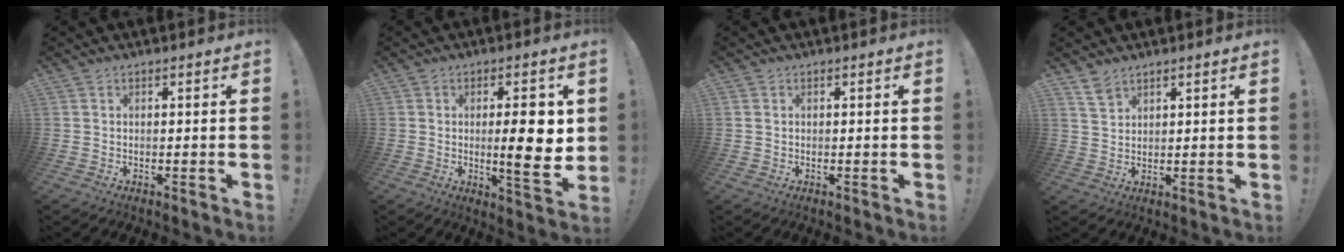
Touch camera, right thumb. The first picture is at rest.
{"total": 11.1, "force": [0.5, 2.4, 10.8], "torque": [-0.146, -0.009, 0.003]}
{"total": 0.7, "force": [0.3, 0.6, 0.2], "torque": [-0.011, 0.005, 0.006]}
{"total": 4.4, "force": [3.4, 2.2, 1.8], "torque": [-0.024, -0.021, 0.064]}